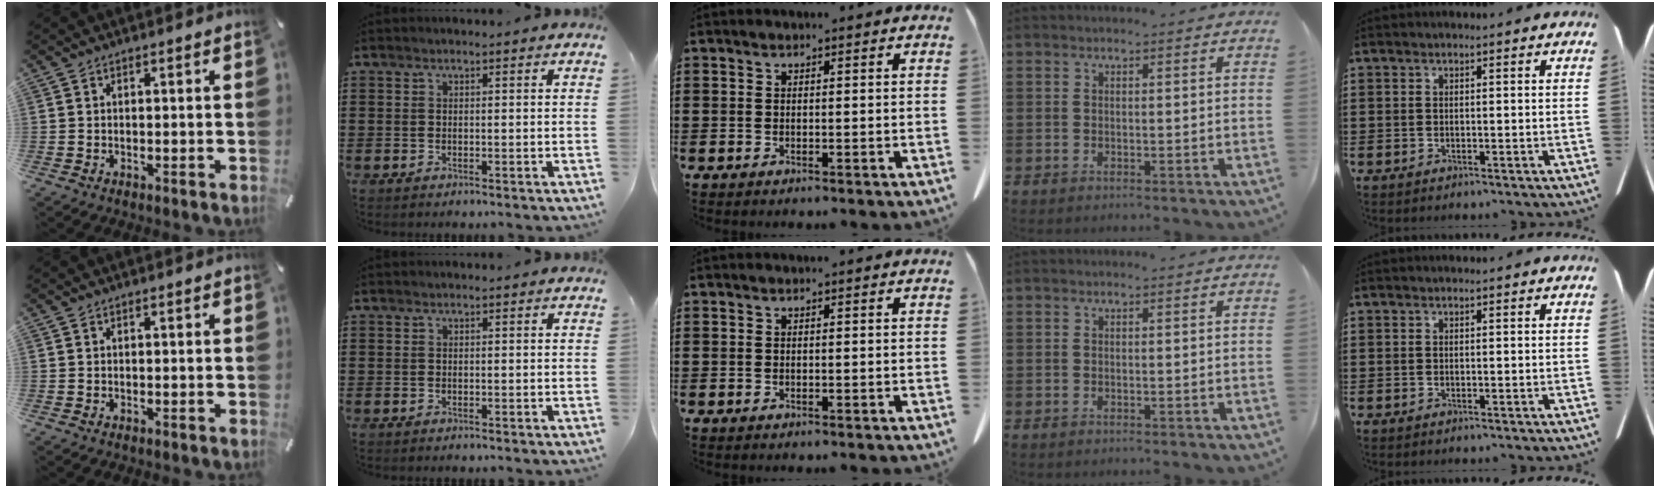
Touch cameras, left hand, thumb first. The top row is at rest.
{}